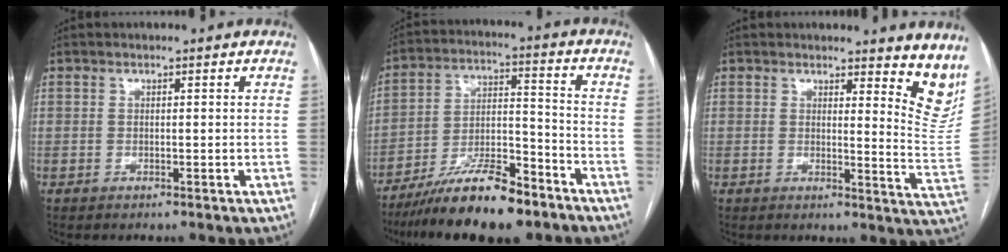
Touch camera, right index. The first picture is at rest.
{"total": 14.4, "force": [-11.0, 3.2, 8.8], "torque": [-0.151, 0.005, -0.189]}
{"total": 10.4, "force": [9.4, 2.3, 3.8], "torque": [-0.008, -0.062, 0.075]}